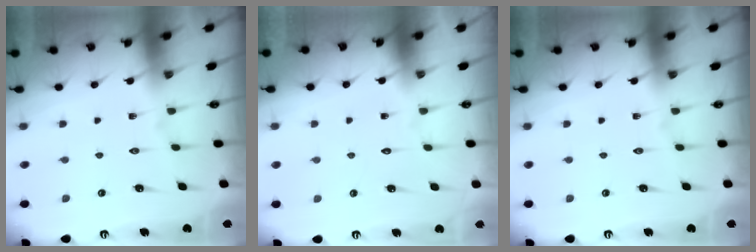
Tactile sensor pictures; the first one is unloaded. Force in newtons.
{"total": 1.6, "press": 1.6, "slide": 0.1}
{"total": 0.0}